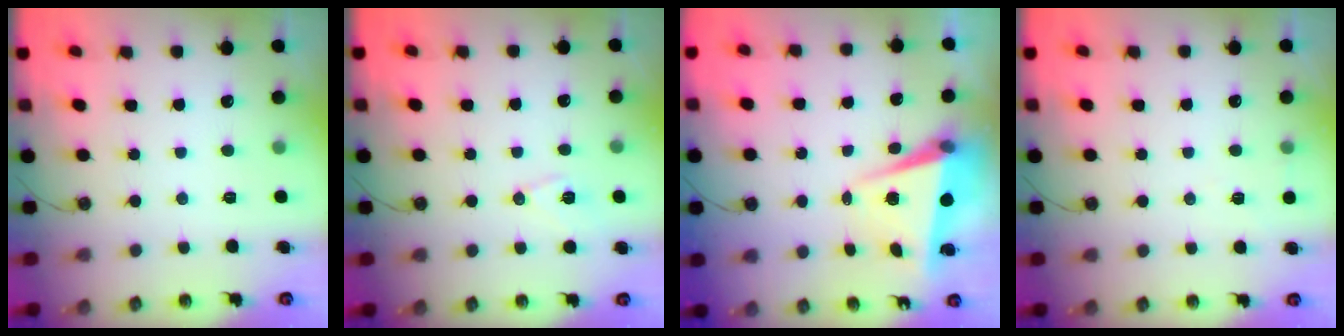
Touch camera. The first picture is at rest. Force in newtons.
{"total": 7.1, "press": 6.3, "slide": 3.2}
{"total": 5.2, "press": 5.1, "slide": 1.3}
{"total": 4.2, "press": 2.4, "slide": 3.4}